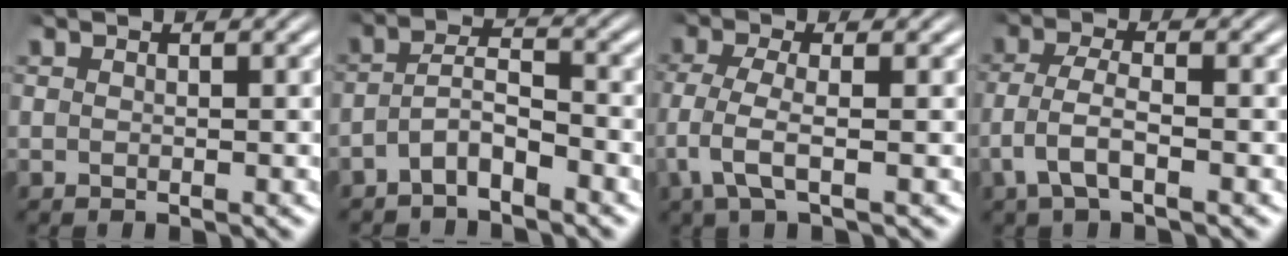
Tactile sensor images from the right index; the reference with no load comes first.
{"total": 3.7, "force": [-2.6, 1.8, 2.0], "torque": [-0.039, -0.012, -0.044]}
{"total": 3.7, "force": [-0.8, 1.6, 3.2], "torque": [-0.088, -0.019, -0.006]}
{"total": 3.5, "force": [-1.4, 1.5, 2.8], "torque": [-0.064, -0.014, -0.016]}